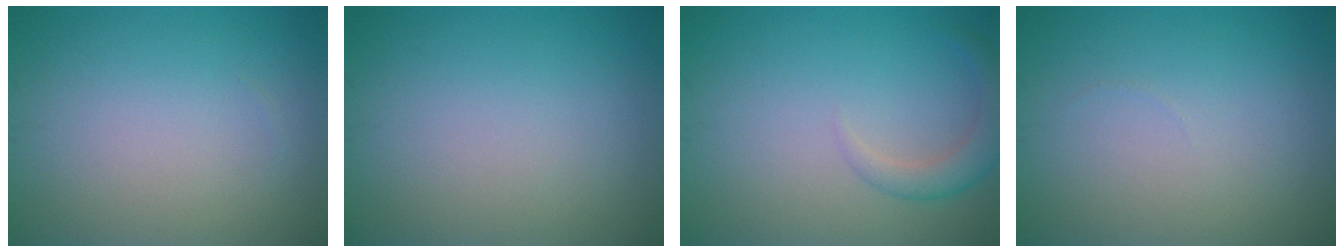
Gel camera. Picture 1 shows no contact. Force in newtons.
{"total": 0.0}
{"total": 2.6, "press": 2.5, "slide": 0.2}
{"total": 0.0}